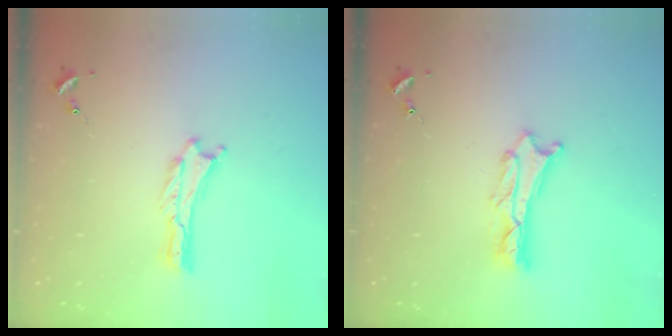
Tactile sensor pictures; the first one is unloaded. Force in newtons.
{"total": 2.6, "press": 2.6, "slide": 0.3}